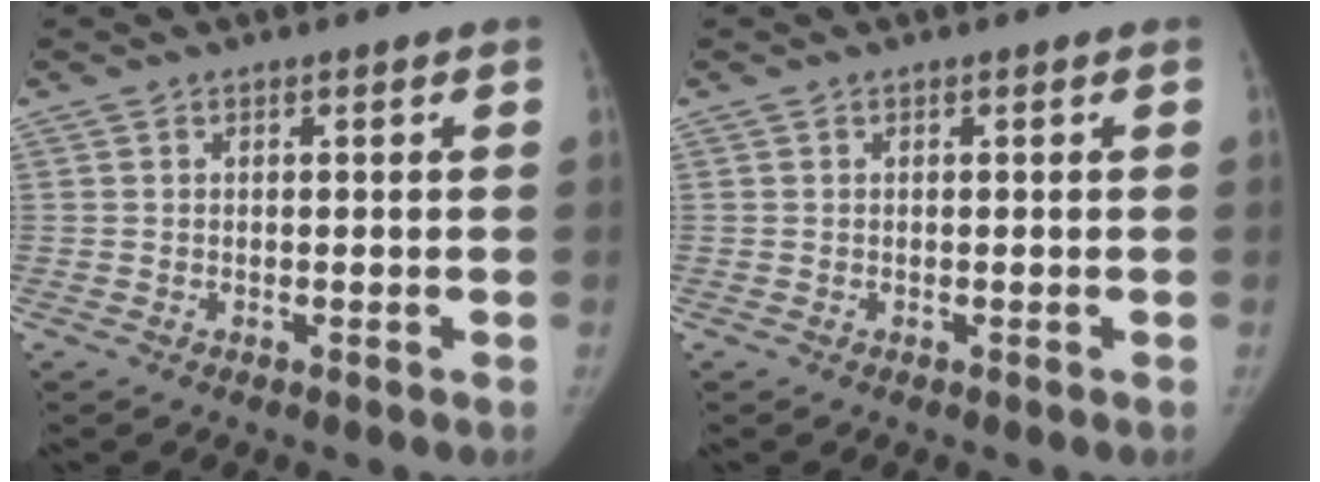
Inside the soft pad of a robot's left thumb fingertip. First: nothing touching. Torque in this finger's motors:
{"motor_torque": [0.00, 0.00, -0.18, -0.19, 0.00]}